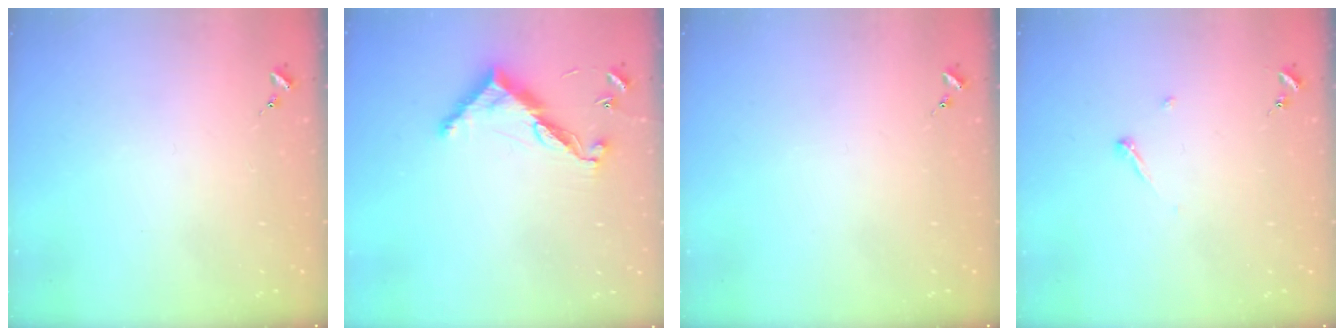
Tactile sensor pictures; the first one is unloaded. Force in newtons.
{"total": 10.9, "press": 10.9, "slide": 0.4}
{"total": 0.0}
{"total": 3.4, "press": 3.4, "slide": 0.4}